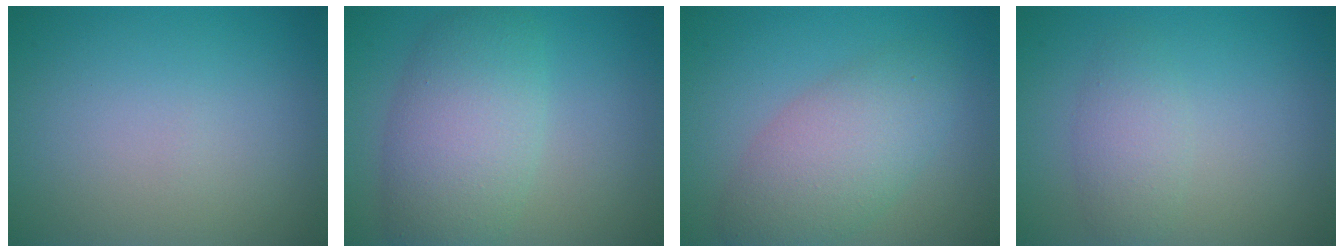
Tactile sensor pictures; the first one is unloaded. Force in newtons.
{"total": 6.6, "press": 6.6, "slide": 0.4}
{"total": 5.5, "press": 5.5, "slide": 0.3}
{"total": 2.4, "press": 2.4, "slide": 0.0}